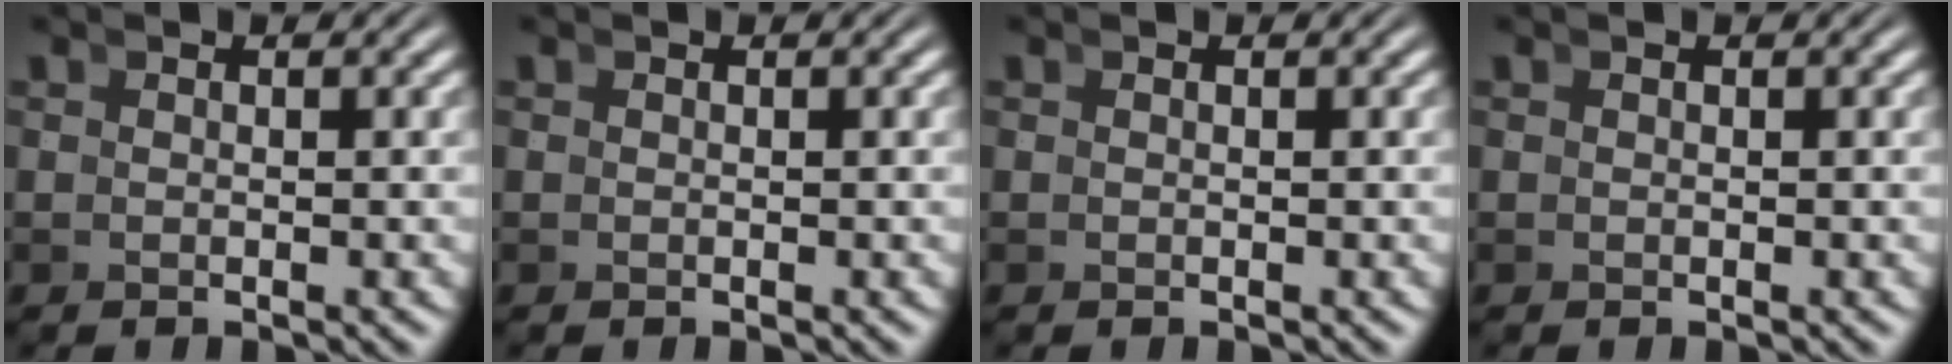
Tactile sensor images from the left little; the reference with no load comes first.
{"total": 0.0}
{"total": 0.0}
{"total": 0.0}